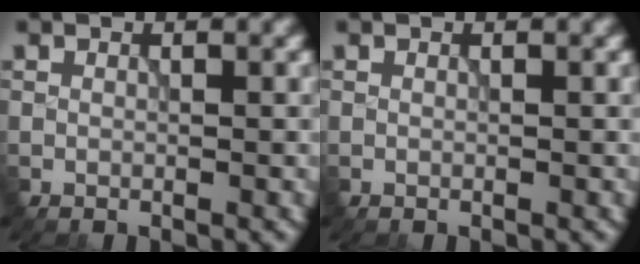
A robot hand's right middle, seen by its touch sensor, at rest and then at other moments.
{"total": 0.0}